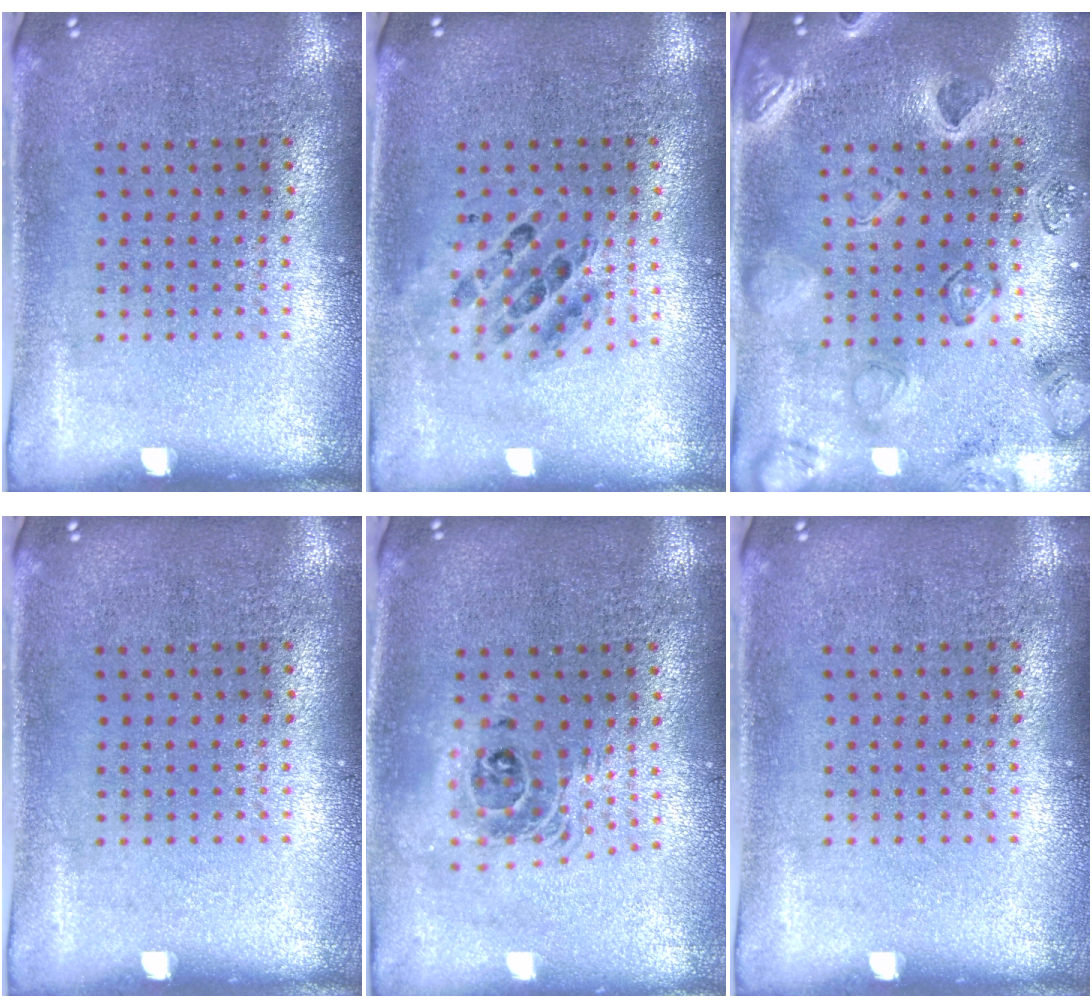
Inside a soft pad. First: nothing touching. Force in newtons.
{"total": 0.7, "press": 0.7, "slide": 0.2}
{"total": 2.5, "press": 2.5, "slide": 0.5}
{"total": 0.0}
{"total": 1.7, "press": 1.4, "slide": 1.0}
{"total": 0.0}